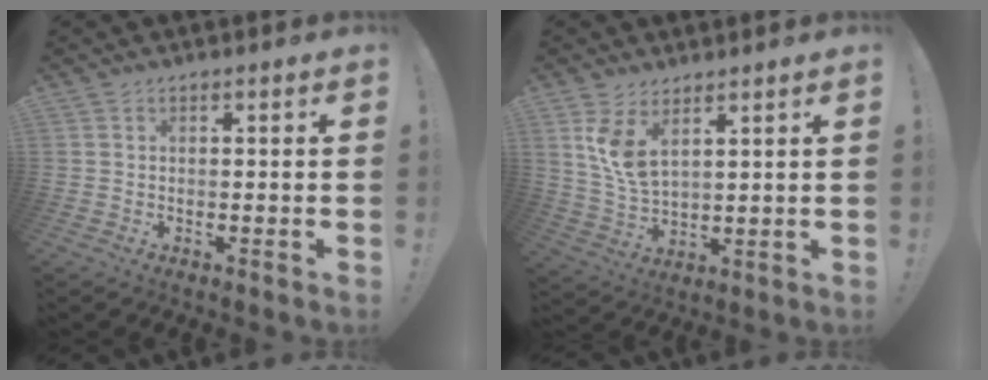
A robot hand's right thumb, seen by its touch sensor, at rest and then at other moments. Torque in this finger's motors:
{"motor_torque": [0.54, 0.68, 0.20, 0.63, 0.06]}